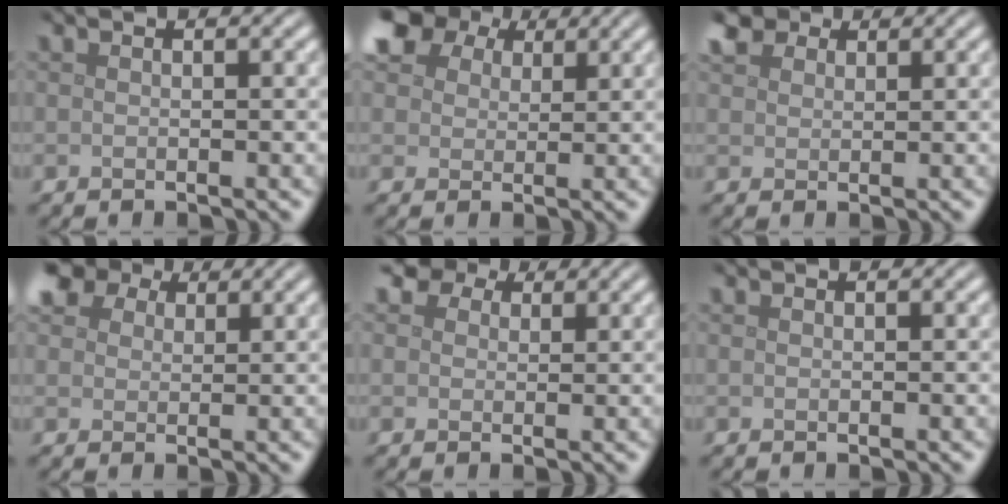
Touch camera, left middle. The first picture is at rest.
{"total": 7.1, "force": [4.3, 4.5, 3.5], "torque": [-0.094, 0.024, 0.060]}
{"total": 2.8, "force": [1.9, 1.7, 1.1], "torque": [-0.027, 0.010, 0.035]}
{"total": 6.3, "force": [4.1, 3.8, 3.0], "torque": [-0.079, 0.018, 0.061]}
{"total": 3.1, "force": [2.0, 2.0, 1.3], "torque": [-0.029, 0.002, 0.019]}
{"total": 0.0}